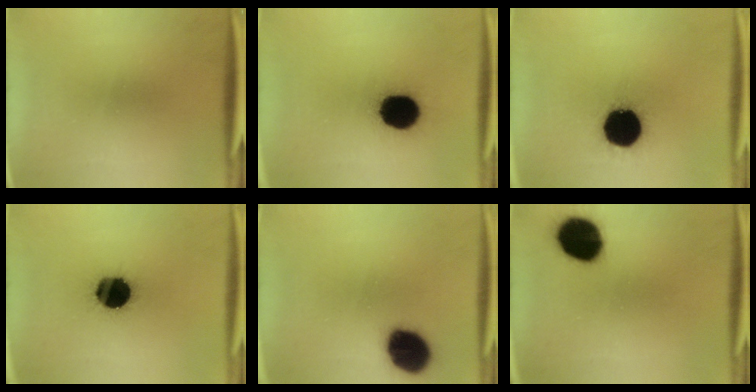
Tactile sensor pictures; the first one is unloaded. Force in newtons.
{"total": 16.2}
{"total": 19.9}
{"total": 16.5}
{"total": 14.3}
{"total": 14.7}